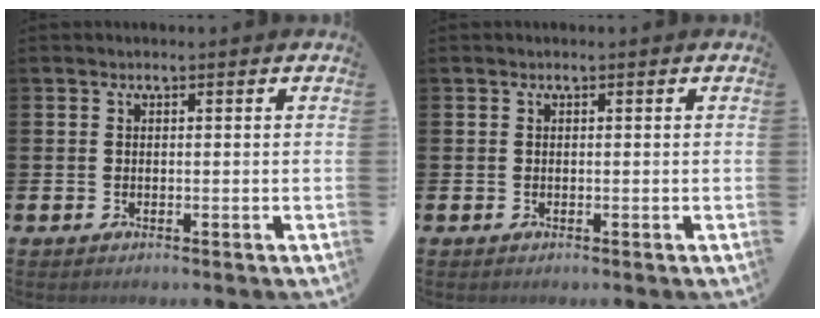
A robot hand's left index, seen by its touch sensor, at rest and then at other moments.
{"total": 0.0}